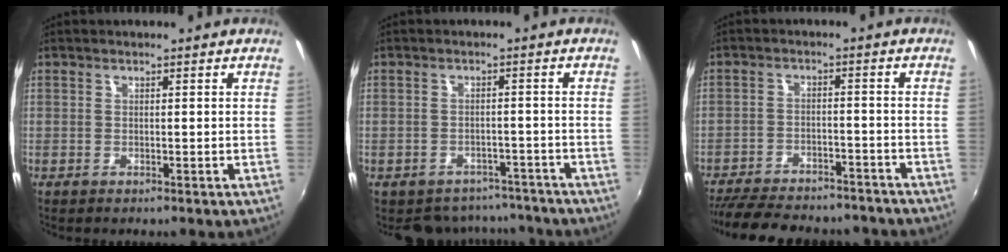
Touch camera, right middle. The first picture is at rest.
{"total": 9.1, "force": [-7.6, 4.6, 1.7], "torque": [-0.043, 0.007, -0.093]}
{"total": 19.8, "force": [-17.0, 6.2, 8.0], "torque": [-0.172, -0.011, -0.230]}